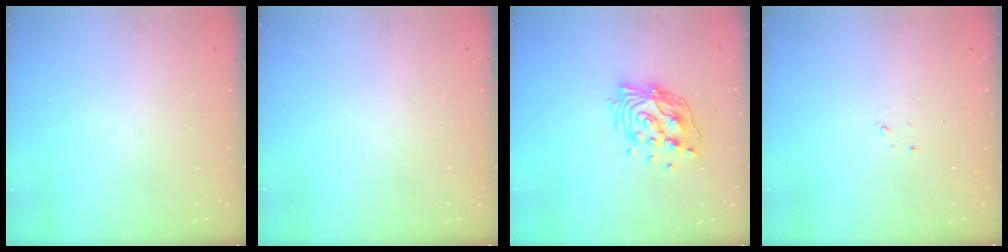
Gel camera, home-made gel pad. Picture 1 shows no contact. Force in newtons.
{"total": 0.0}
{"total": 13.1, "press": 13.1, "slide": 1.2}
{"total": 1.5, "press": 1.5, "slide": 0.2}